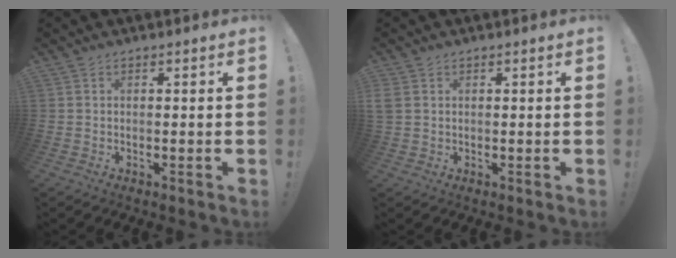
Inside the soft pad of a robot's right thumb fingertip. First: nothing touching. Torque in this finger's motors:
{"motor_torque": [0.13, 0.05, 0.22, 0.01, 0.04]}